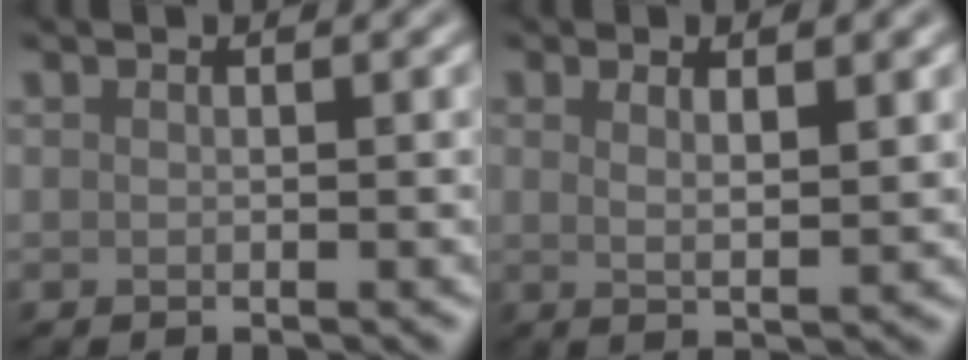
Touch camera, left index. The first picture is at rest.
{"total": 3.5, "force": [1.4, 0.9, 3.1], "torque": [-0.038, 0.000, 0.014]}